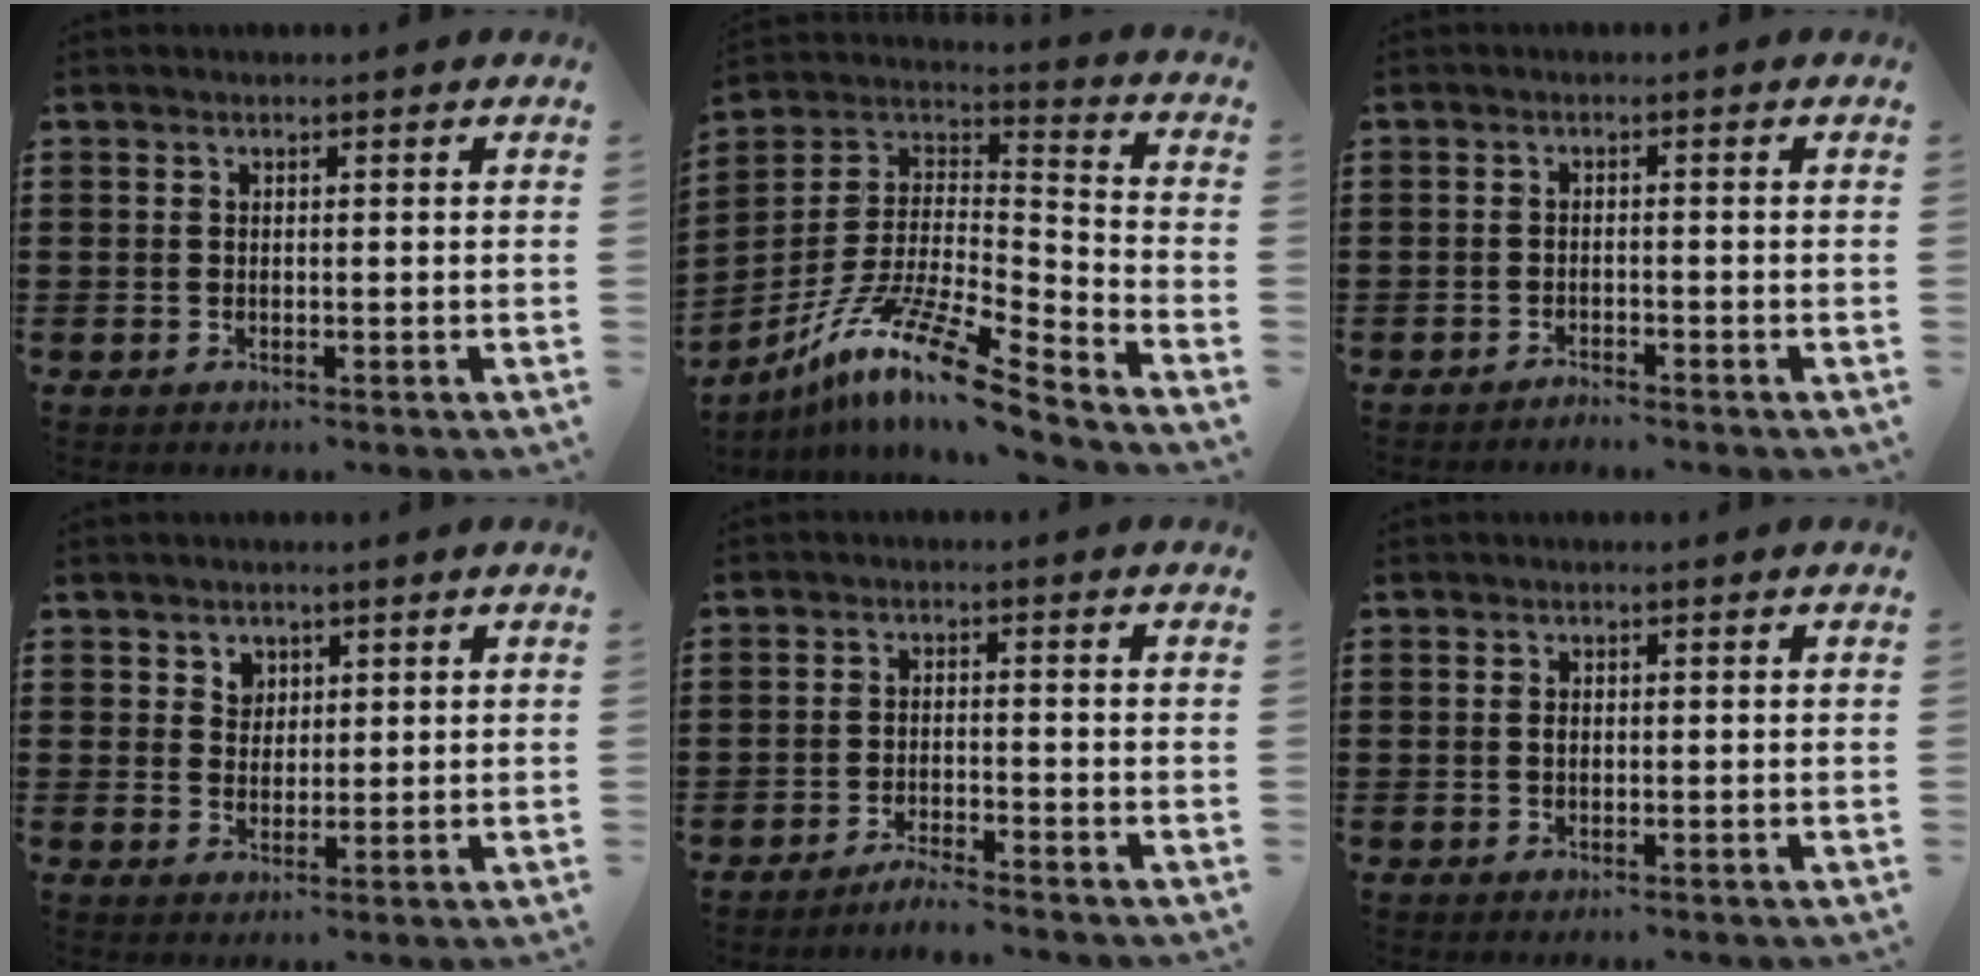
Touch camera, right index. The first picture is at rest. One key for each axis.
{"total": 13.0, "fx": -9.8, "fy": 1.6, "fz": 8.4, "tx": -0.169, "ty": 0.011, "tz": -0.192}
{"total": 1.3, "fx": -1.3, "fy": 0.1, "fz": 0.0, "tx": -0.003, "ty": 0.003, "tz": -0.028}
{"total": 2.5, "fx": 1.5, "fy": 2.0, "fz": 0.2, "tx": -0.013, "ty": 0.009, "tz": 0.028}
{"total": 2.5, "fx": -2.5, "fy": -0.3, "fz": 0.4, "tx": -0.009, "ty": 0.002, "tz": -0.051}
{"total": 0.9, "fx": 0.0, "fy": 0.5, "fz": 0.7, "tx": -0.016, "ty": 0.001, "tz": -0.001}